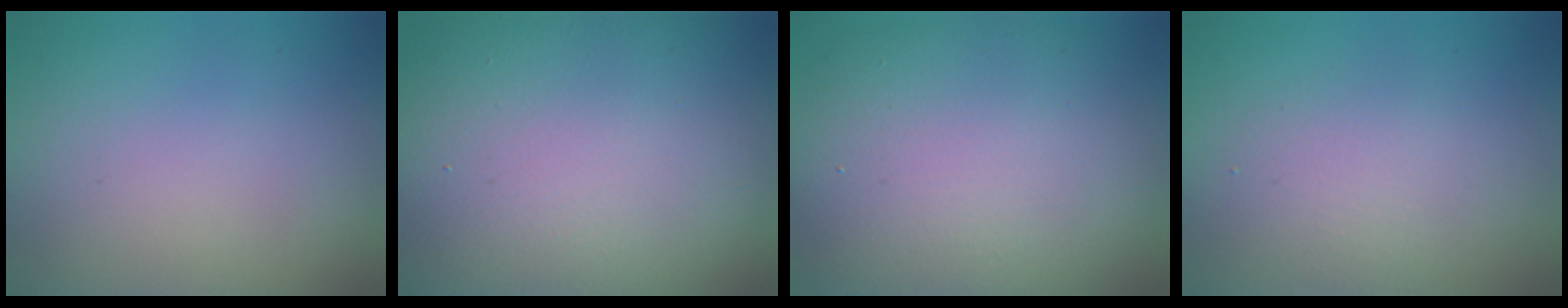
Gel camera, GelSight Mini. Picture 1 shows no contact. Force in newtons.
{"total": 19.2, "press": 19.2, "slide": 1.3}
{"total": 12.6, "press": 12.6, "slide": 0.7}
{"total": 2.4, "press": 2.4, "slide": 0.2}